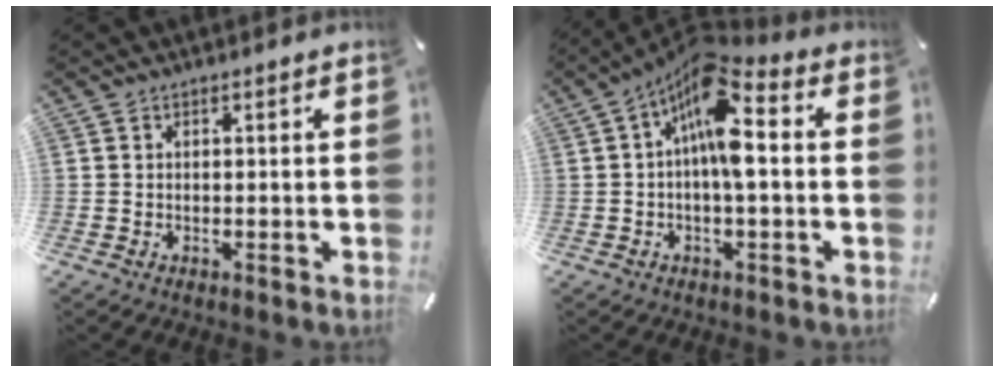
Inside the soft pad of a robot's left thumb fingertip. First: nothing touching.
{"total": 12.4, "force": [1.8, 5.3, 11.1], "torque": [-0.203, -0.022, 0.030]}